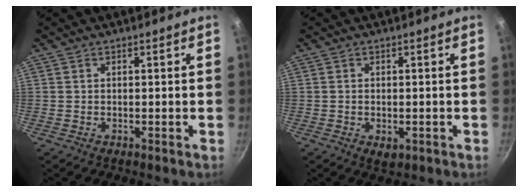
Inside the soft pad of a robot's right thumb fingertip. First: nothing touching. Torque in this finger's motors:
{"motor_torque": [-0.32, 0.07, -0.19, -0.03, -0.06]}